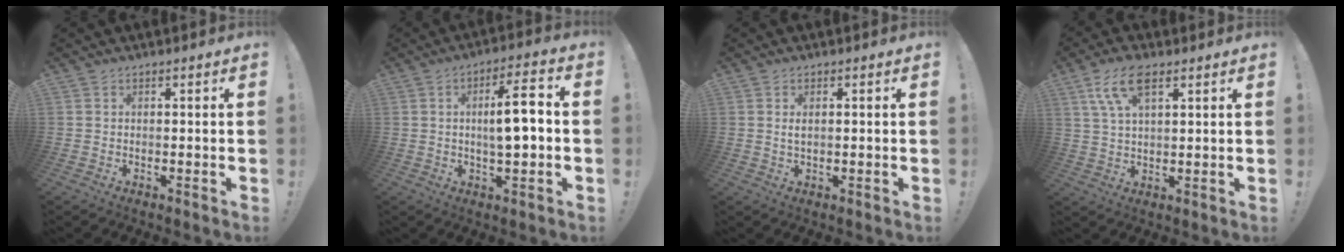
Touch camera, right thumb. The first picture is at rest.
{"total": 10.1, "force": [0.0, 2.6, 9.7], "torque": [-0.145, 0.006, -0.005]}
{"total": 1.6, "force": [0.6, 0.4, 1.4], "torque": [-0.021, -0.001, 0.009]}
{"total": 9.9, "force": [4.9, 4.5, 7.3], "torque": [-0.137, 0.000, 0.095]}